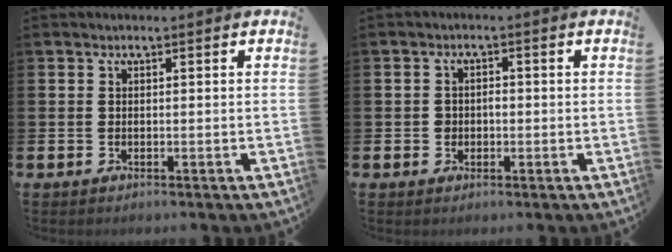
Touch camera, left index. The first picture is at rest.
{"total": 1.5, "force": [-0.2, 1.3, 0.8], "torque": [-0.005, 0.003, -0.010]}